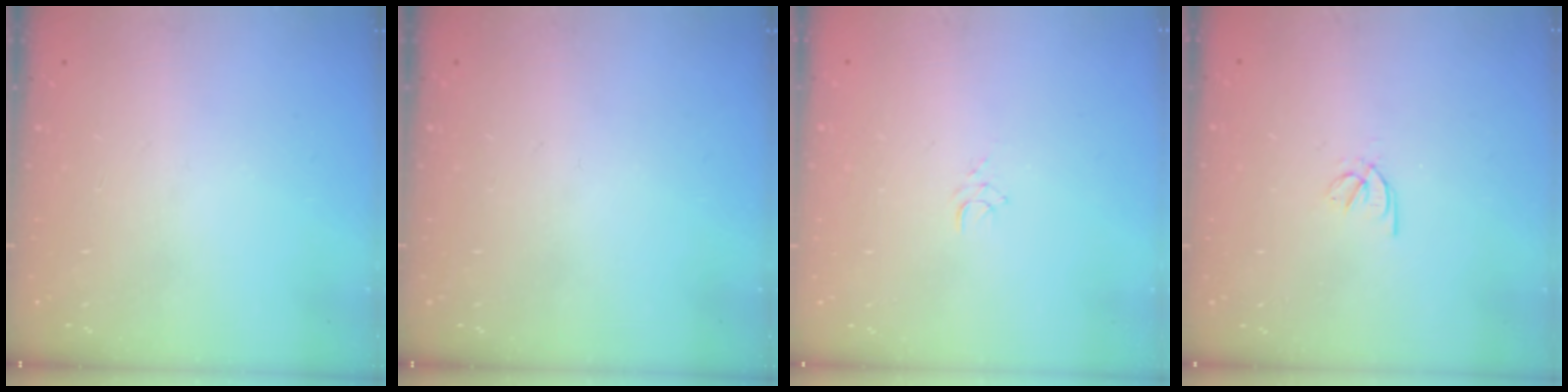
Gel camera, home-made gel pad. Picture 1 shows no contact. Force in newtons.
{"total": 0.0}
{"total": 5.0, "press": 4.9, "slide": 0.3}
{"total": 2.3, "press": 2.2, "slide": 0.5}